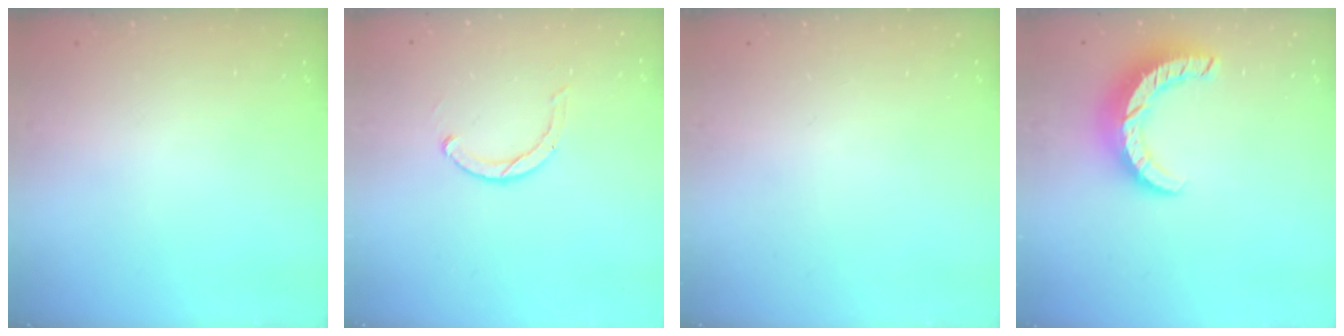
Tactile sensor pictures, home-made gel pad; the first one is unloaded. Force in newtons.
{"total": 3.0, "press": 2.9, "slide": 0.5}
{"total": 0.0}
{"total": 12.8, "press": 12.8, "slide": 0.7}